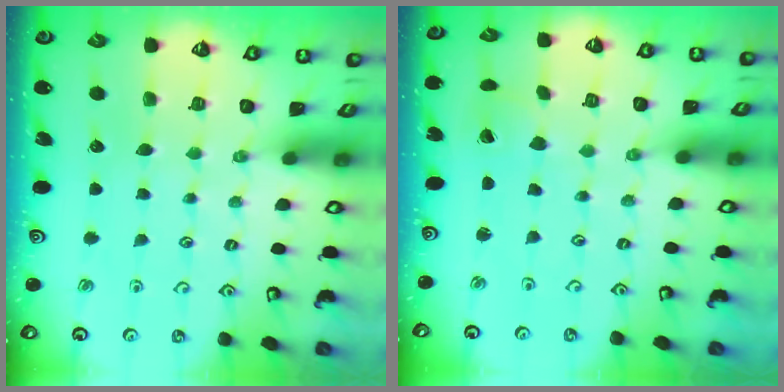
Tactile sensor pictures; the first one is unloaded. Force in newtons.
{"total": 2.1, "press": 2.1, "slide": 0.1}